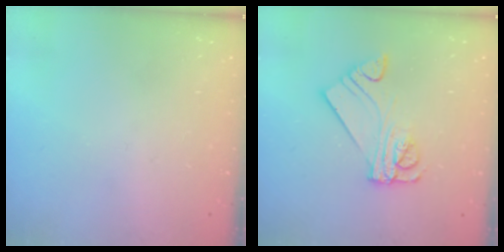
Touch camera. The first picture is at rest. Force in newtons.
{"total": 9.3, "press": 9.3, "slide": 0.9}